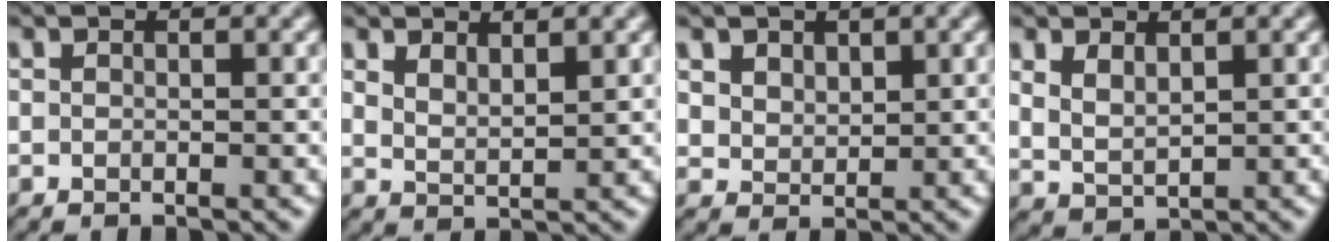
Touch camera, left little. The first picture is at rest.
{"total": 2.0, "force": [1.6, 0.5, 1.2], "torque": [-0.027, -0.003, 0.032]}
{"total": 2.3, "force": [1.4, 1.5, 0.9], "torque": [-0.032, -0.006, 0.035]}
{"total": 2.2, "force": [1.3, 1.0, 1.5], "torque": [-0.039, -0.003, 0.031]}